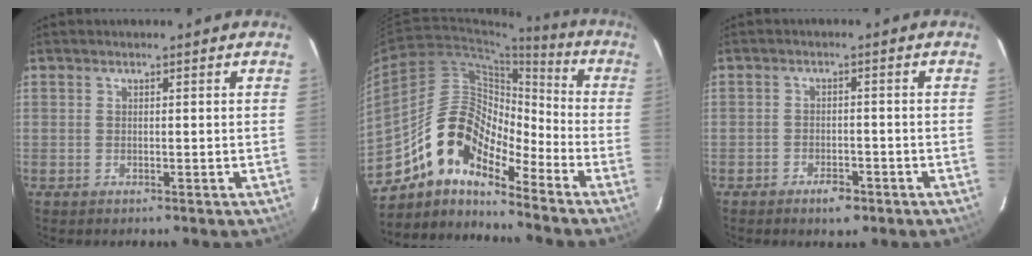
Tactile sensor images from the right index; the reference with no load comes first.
{"total": 14.2, "force": [-10.4, 5.5, 7.9], "torque": [-0.133, 0.013, -0.209]}
{"total": 4.2, "force": [-2.9, 2.0, 2.2], "torque": [-0.052, 0.002, -0.043]}